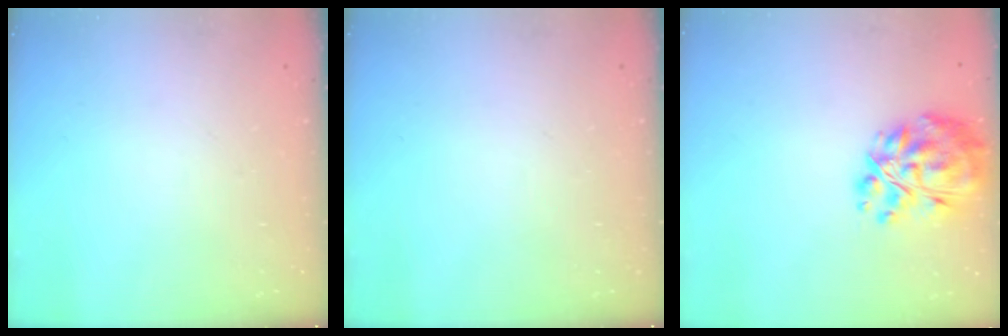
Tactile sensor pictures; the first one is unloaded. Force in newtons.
{"total": 0.0}
{"total": 16.7, "press": 15.6, "slide": 5.9}